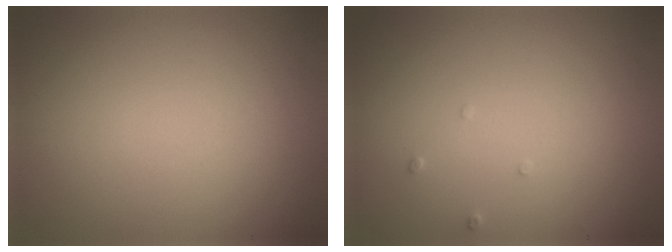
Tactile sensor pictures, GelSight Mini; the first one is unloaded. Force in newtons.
{"total": 0.7, "press": 0.7, "slide": 0.2}